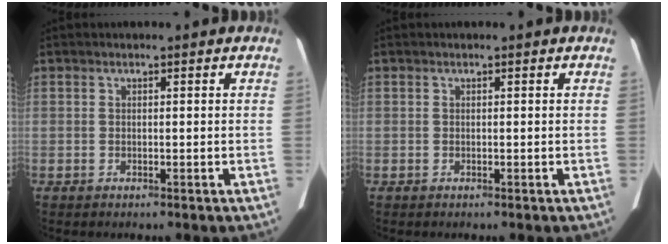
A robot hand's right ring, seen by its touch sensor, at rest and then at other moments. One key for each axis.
{"total": 0.0}